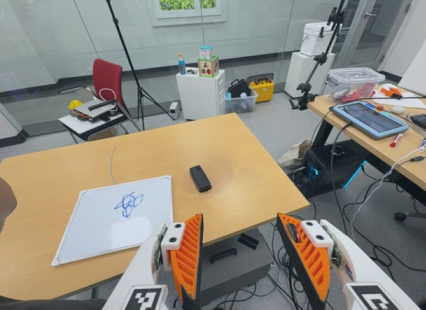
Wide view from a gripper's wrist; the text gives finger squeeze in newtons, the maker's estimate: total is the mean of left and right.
{"total": 0.0}